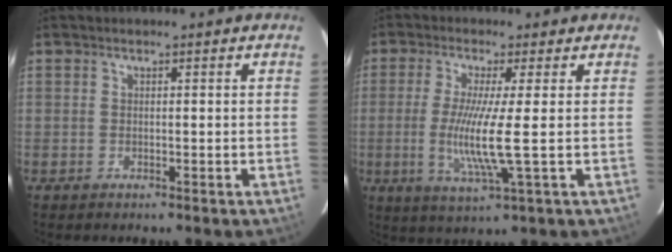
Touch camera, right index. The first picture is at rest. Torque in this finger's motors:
{"motor_torque": [1.16, -0.35, 0.86, 0.21]}